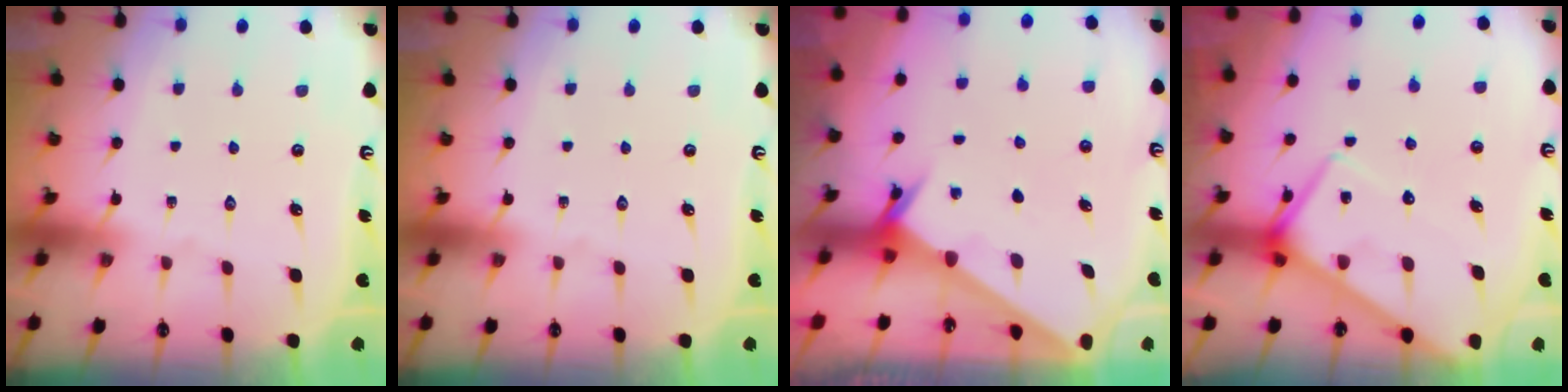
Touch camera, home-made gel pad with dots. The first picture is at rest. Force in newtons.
{"total": 0.0}
{"total": 2.5, "press": 2.5, "slide": 0.2}
{"total": 9.2, "press": 9.2, "slide": 0.7}